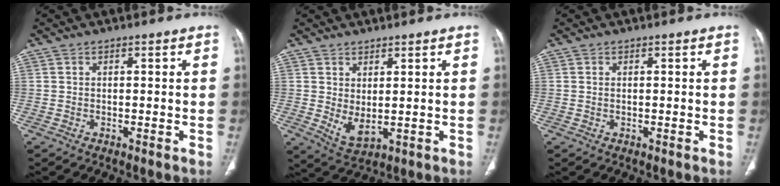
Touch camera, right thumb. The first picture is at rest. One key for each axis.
{"total": 4.7, "fx": 0.7, "fy": 2.2, "fz": 4.1, "tx": -0.070, "ty": -0.015, "tz": 0.028}
{"total": 0.0}